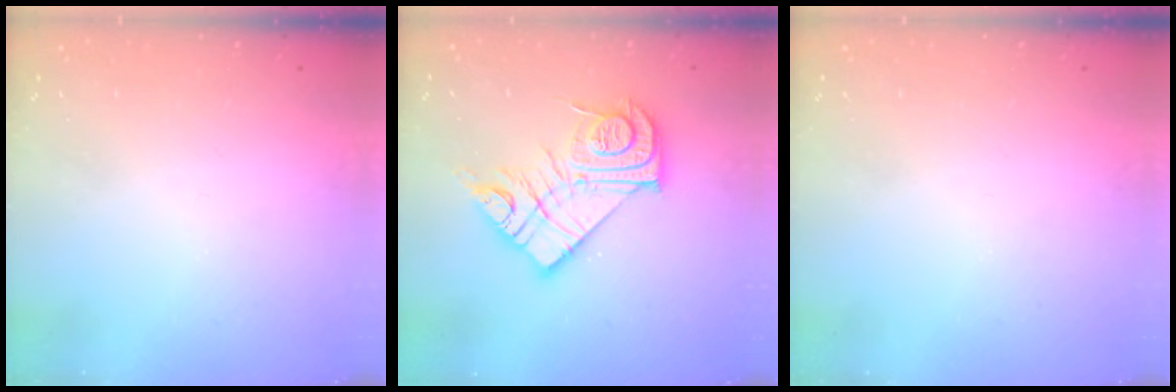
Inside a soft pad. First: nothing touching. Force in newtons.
{"total": 16.9, "press": 16.9, "slide": 1.5}
{"total": 0.0}